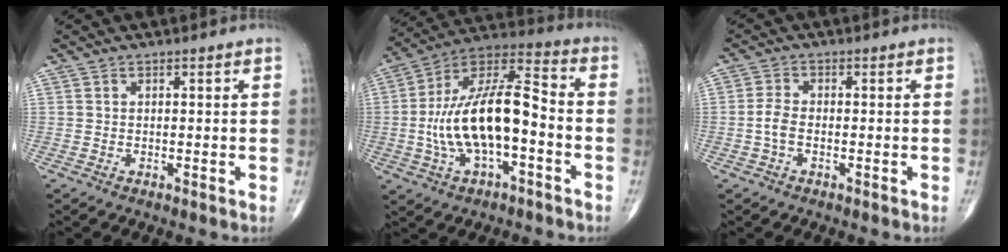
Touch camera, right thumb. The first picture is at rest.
{"total": 18.8, "force": [-3.1, 7.9, 16.8], "torque": [-0.311, 0.047, -0.058]}
{"total": 3.0, "force": [-0.7, 1.7, 2.4], "torque": [-0.055, 0.008, -0.019]}